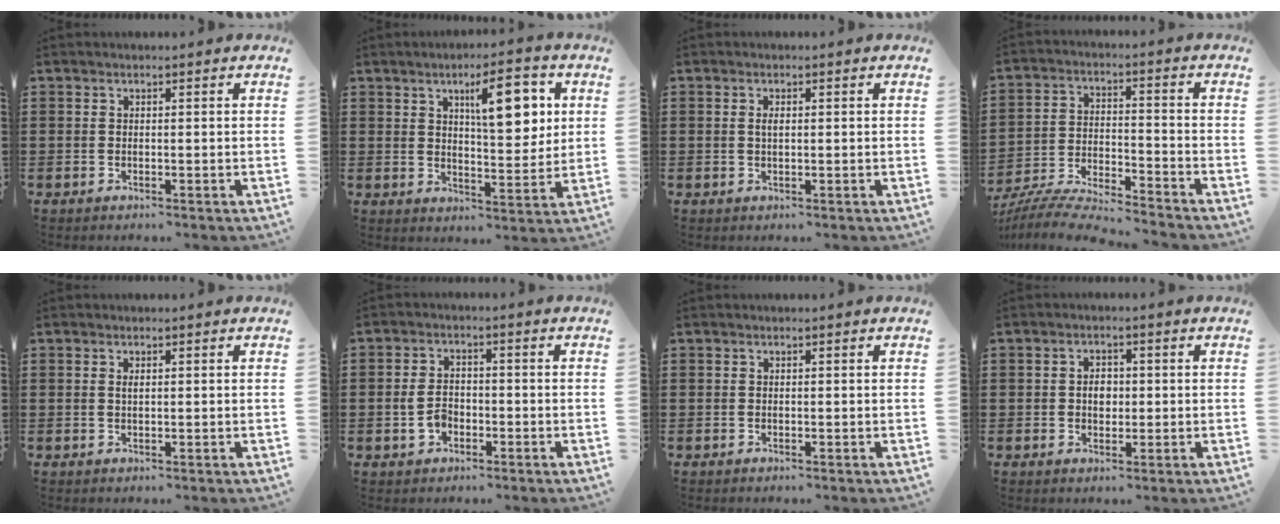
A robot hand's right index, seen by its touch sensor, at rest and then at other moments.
{"total": 10.1, "force": [4.0, 3.7, 8.6], "torque": [-0.126, -0.004, 0.057]}
{"total": 1.2, "force": [0.2, 0.4, 1.1], "torque": [-0.023, 0.002, 0.001]}
{"total": 6.9, "force": [-6.7, 0.3, 1.7], "torque": [-0.047, -0.002, -0.136]}
{"total": 0.8, "force": [0.2, 0.2, 0.7], "torque": [-0.015, 0.001, 0.004]}
{"total": 3.9, "force": [-1.2, 2.6, 2.7], "torque": [-0.066, 0.001, -0.026]}
{"total": 0.0}
{"total": 2.6, "force": [0.0, 1.8, 1.9], "torque": [-0.031, 0.003, -0.004]}